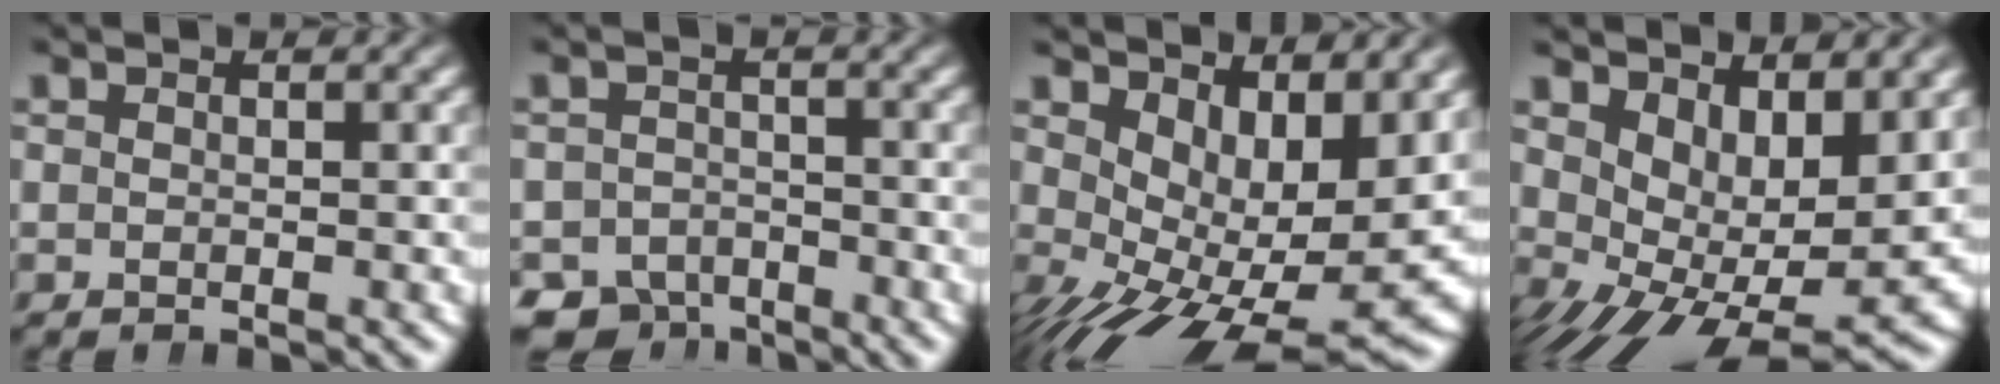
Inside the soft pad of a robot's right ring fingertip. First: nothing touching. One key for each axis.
{"total": 6.5, "fx": -5.1, "fy": 4.0, "fz": 1.1, "tx": -0.003, "ty": -0.026, "tz": -0.081}
{"total": 9.9, "fx": -1.8, "fy": 5.2, "fz": 8.3, "tx": -0.139, "ty": -0.054, "tz": -0.001}
{"total": 8.6, "fx": -1.2, "fy": 5.2, "fz": 6.7, "tx": -0.126, "ty": -0.053, "tz": 0.007}